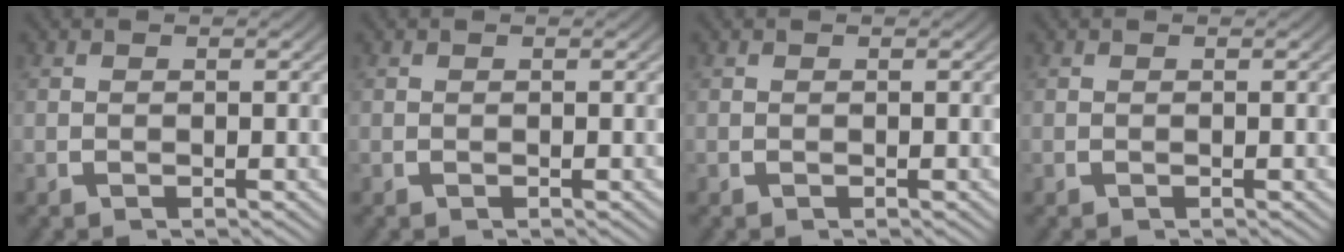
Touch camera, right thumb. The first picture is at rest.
{"total": 0.0}
{"total": 0.0}
{"total": 0.0}